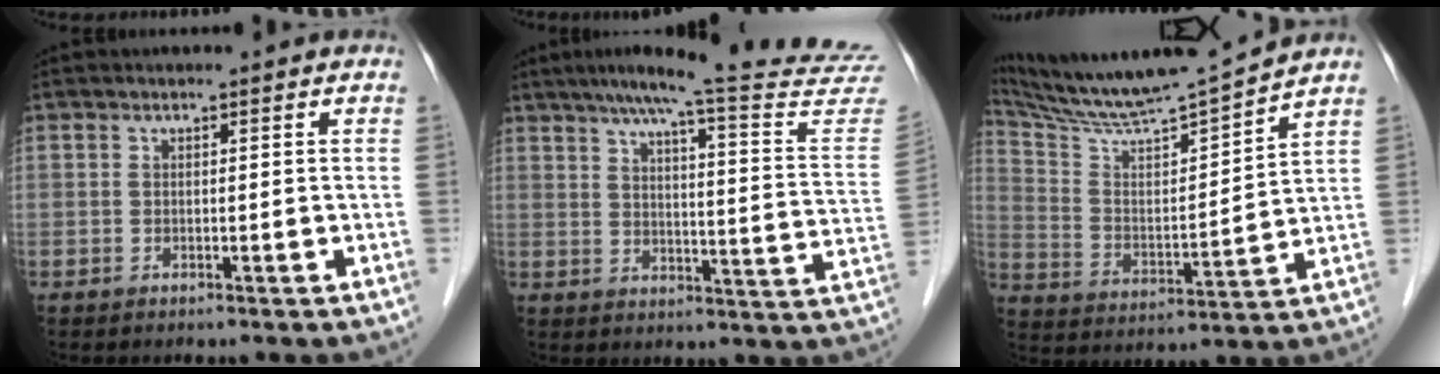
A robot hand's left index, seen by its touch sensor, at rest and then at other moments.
{"total": 25.1, "force": [23.0, -0.7, 9.9], "torque": [-0.140, -0.083, 0.276]}
{"total": 15.2, "force": [14.3, -1.5, 5.0], "torque": [-0.106, -0.010, 0.253]}